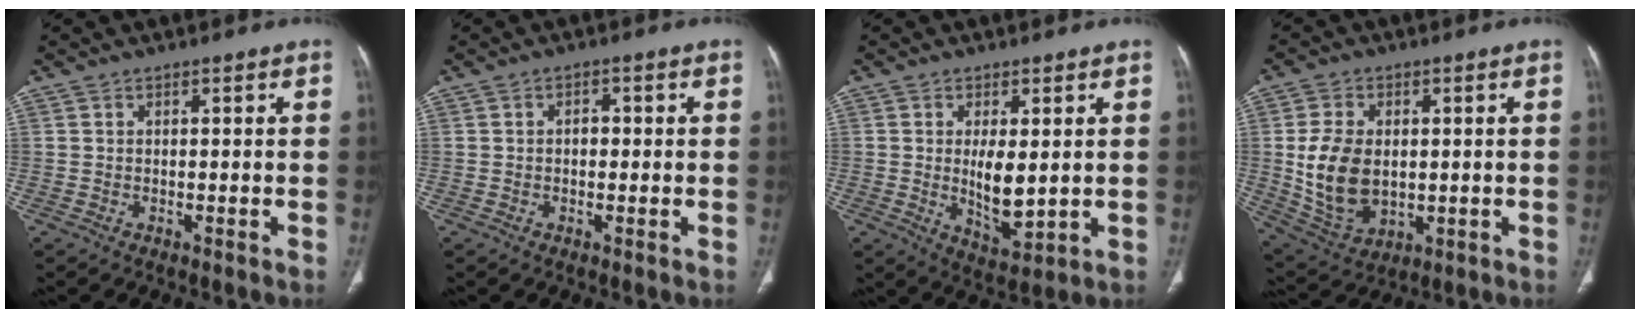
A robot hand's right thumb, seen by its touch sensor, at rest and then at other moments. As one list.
[{"total": 1.8, "force": [0.0, 1.3, 1.3], "torque": [-0.014, 0.006, -0.002]}, {"total": 7.6, "force": [0.4, 3.2, 6.9], "torque": [-0.110, -0.020, 0.017]}, {"total": 12.9, "force": [0.2, 8.7, 9.5], "torque": [-0.169, -0.008, 0.023]}]